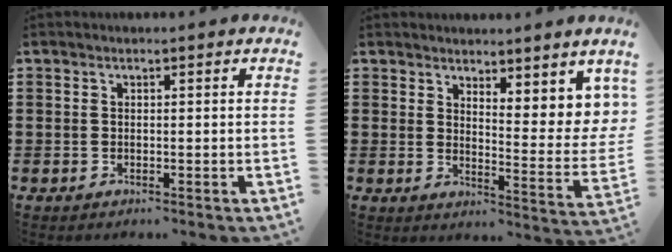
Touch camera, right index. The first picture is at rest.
{"total": 5.1, "force": [4.4, 1.6, 1.8], "torque": [-0.041, -0.031, 0.079]}